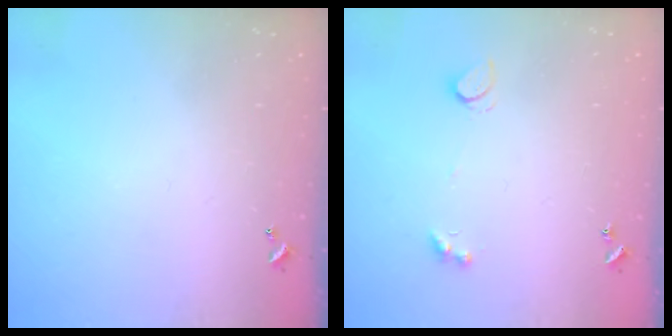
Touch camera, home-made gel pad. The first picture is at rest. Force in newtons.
{"total": 2.5, "press": 2.4, "slide": 0.5}